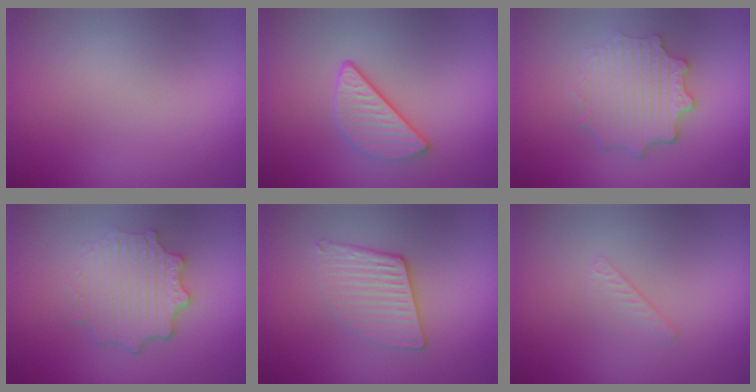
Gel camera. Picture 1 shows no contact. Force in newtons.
{"total": 3.4, "press": 2.7, "slide": 2.0}
{"total": 4.5, "press": 3.7, "slide": 2.6}
{"total": 4.5, "press": 3.6, "slide": 2.6}
{"total": 3.2, "press": 2.8, "slide": 1.6}
{"total": 0.6, "press": 0.3, "slide": 0.5}